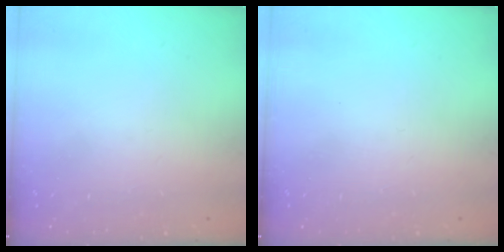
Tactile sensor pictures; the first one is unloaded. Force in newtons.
{"total": 0.0}